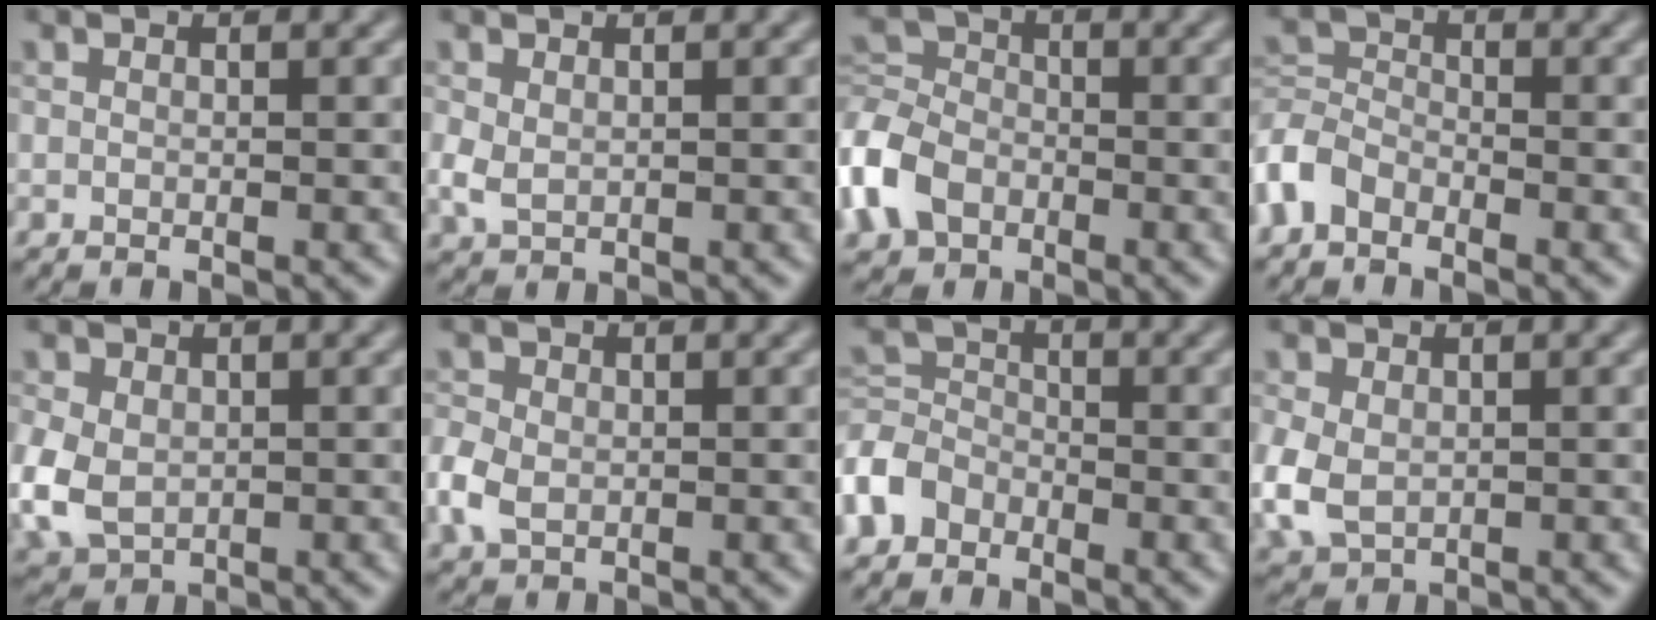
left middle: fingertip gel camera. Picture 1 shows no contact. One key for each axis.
{"total": 1.9, "fx": 0.1, "fy": 1.5, "fz": 1.2, "tx": -0.032, "ty": 0.000, "tz": 0.006}
{"total": 6.2, "fx": -3.0, "fy": 4.6, "fz": 2.8, "tx": -0.065, "ty": 0.005, "tz": -0.080}
{"total": 3.2, "fx": -2.1, "fy": 2.0, "fz": 1.4, "tx": -0.032, "ty": 0.007, "tz": -0.057}
{"total": 5.3, "fx": -0.6, "fy": 4.1, "fz": 3.3, "tx": -0.086, "ty": -0.007, "tz": -0.014}
{"total": 3.0, "fx": -0.6, "fy": 2.4, "fz": 1.7, "tx": -0.042, "ty": 0.000, "tz": -0.014}
{"total": 3.9, "fx": -2.3, "fy": 2.8, "fz": 1.3, "tx": -0.029, "ty": 0.007, "tz": -0.062}
{"total": 4.6, "fx": -0.5, "fy": 3.5, "fz": 2.9, "tx": -0.077, "ty": -0.006, "tz": -0.010}